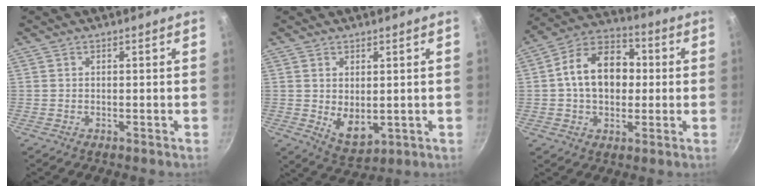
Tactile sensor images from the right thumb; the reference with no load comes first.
{"total": 6.5, "force": [0.4, 3.9, 5.1], "torque": [-0.070, -0.021, 0.023]}
{"total": 14.7, "force": [0.8, 10.6, 10.2], "torque": [-0.130, 0.028, -0.003]}